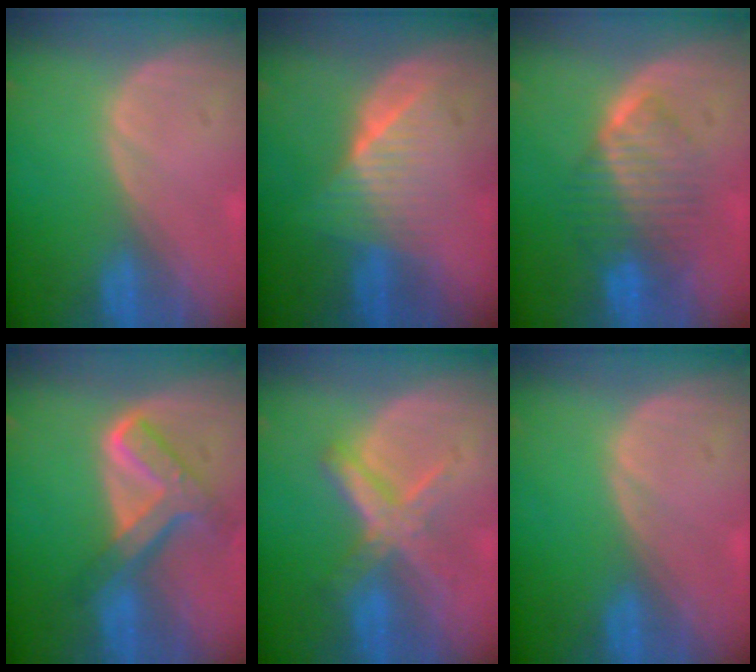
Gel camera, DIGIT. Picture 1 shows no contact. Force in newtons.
{"total": 6.3, "press": 6.0, "slide": 2.1}
{"total": 6.5, "press": 6.5, "slide": 0.1}
{"total": 8.0, "press": 6.8, "slide": 4.3}
{"total": 6.7, "press": 5.9, "slide": 3.2}
{"total": 0.0}